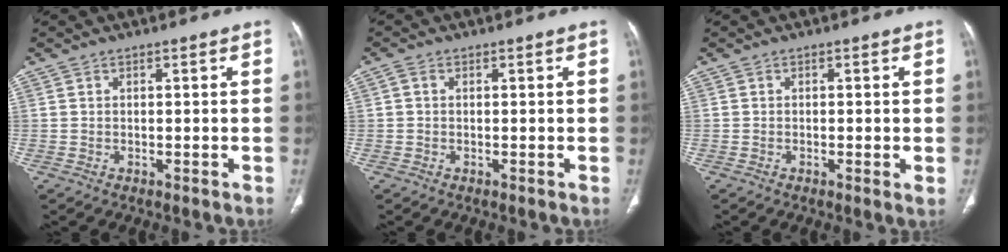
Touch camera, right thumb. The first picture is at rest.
{"total": 1.0, "force": [0.1, 0.8, 0.7], "torque": [-0.012, 0.003, -0.002]}
{"total": 1.5, "force": [-0.1, 0.3, 1.4], "torque": [-0.027, -0.006, -0.005]}